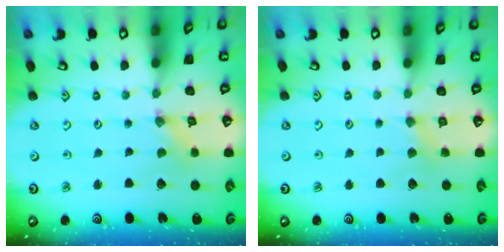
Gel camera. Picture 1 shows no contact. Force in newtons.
{"total": 3.0, "press": 2.9, "slide": 0.5}